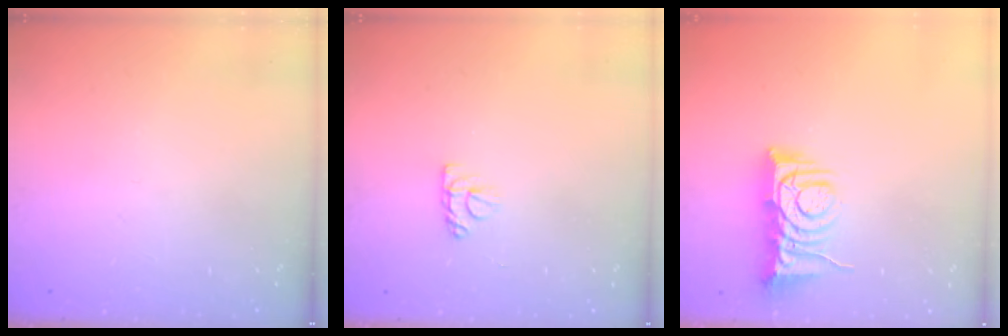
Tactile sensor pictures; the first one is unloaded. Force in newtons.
{"total": 4.9, "press": 4.9, "slide": 0.3}
{"total": 8.8, "press": 8.8, "slide": 0.4}